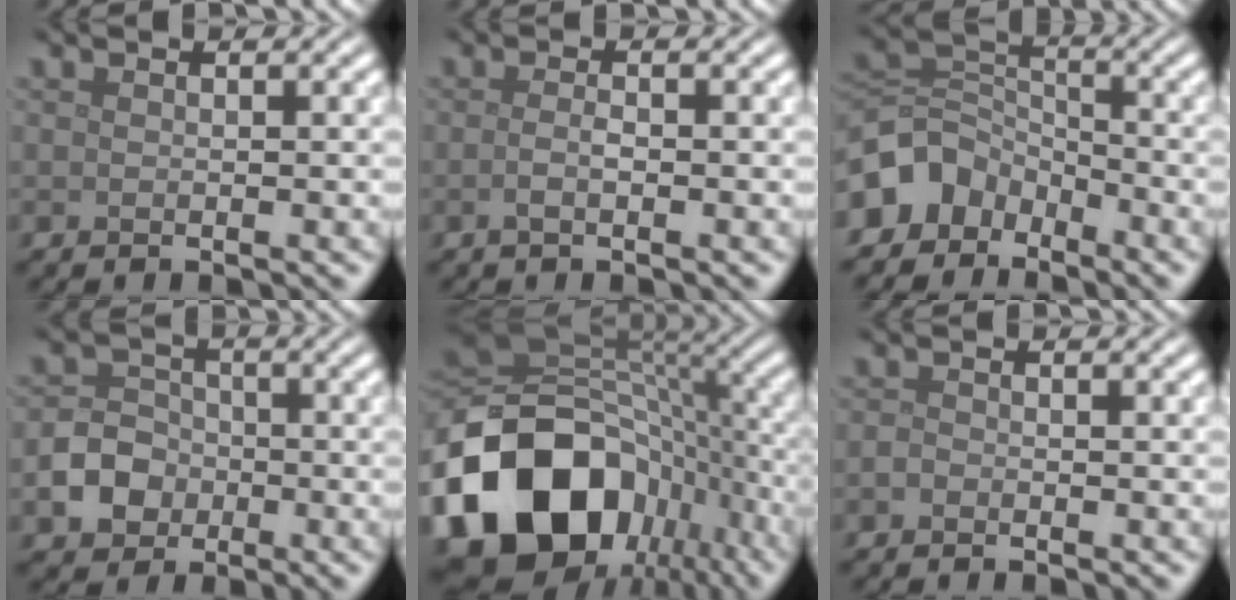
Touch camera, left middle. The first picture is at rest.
{"total": 1.3, "force": [-0.5, 0.5, 1.1], "torque": [-0.024, 0.000, -0.011]}
{"total": 5.3, "force": [-3.6, 3.7, 1.3], "torque": [-0.013, 0.001, -0.083]}
{"total": 4.2, "force": [-1.5, 3.5, 1.7], "torque": [-0.025, 0.002, -0.038]}
{"total": 18.7, "force": [-7.8, 13.4, 10.4], "torque": [-0.231, -0.029, -0.128]}
{"total": 0.7, "force": [-0.5, 0.4, 0.3], "torque": [-0.005, -0.002, -0.011]}